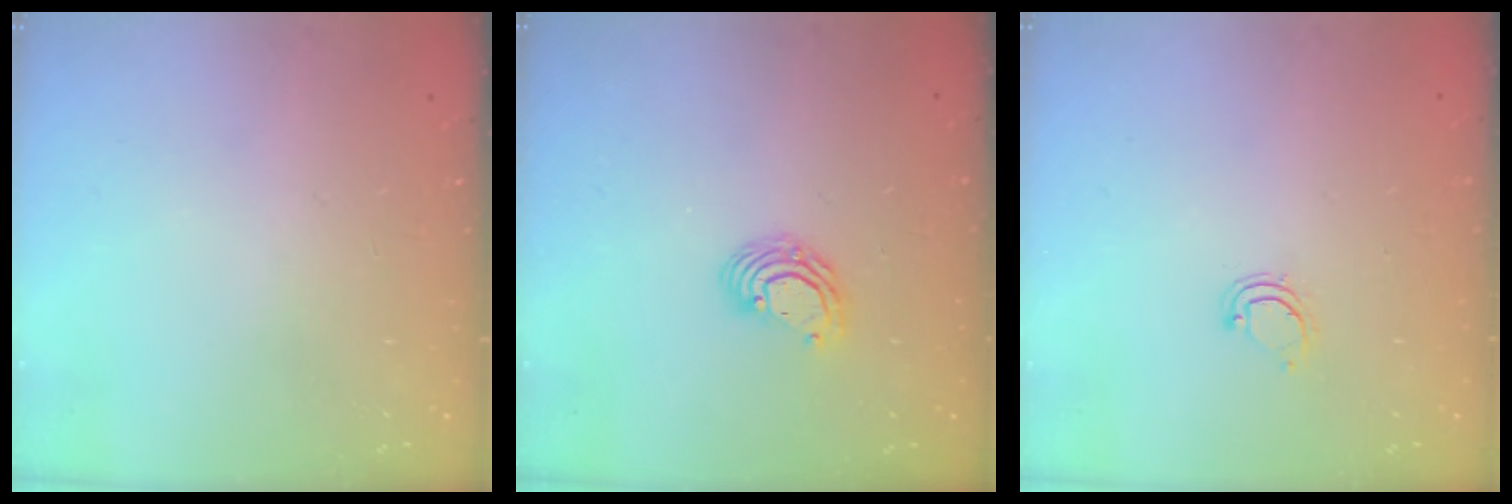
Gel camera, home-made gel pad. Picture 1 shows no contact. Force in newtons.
{"total": 6.2, "press": 6.2, "slide": 0.4}
{"total": 3.9, "press": 3.9, "slide": 0.3}